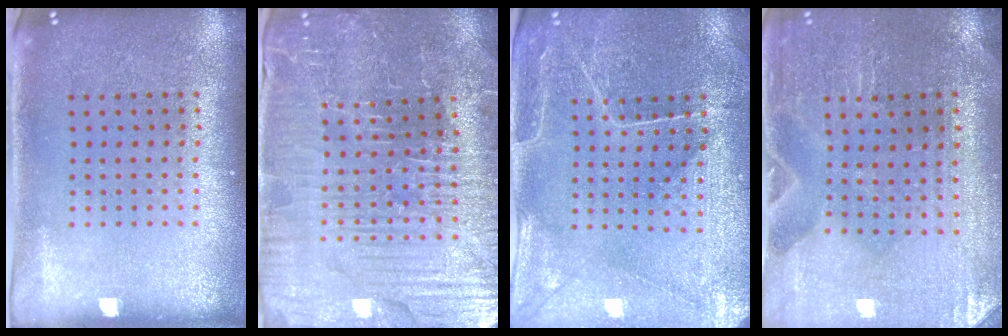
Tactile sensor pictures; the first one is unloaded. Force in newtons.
{"total": 4.4, "press": 4.4, "slide": 0.7}
{"total": 0.8, "press": 0.7, "slide": 0.4}
{"total": 0.6, "press": 0.6, "slide": 0.0}